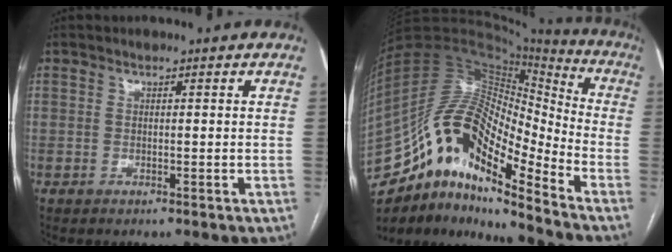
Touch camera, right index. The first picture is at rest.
{"total": 21.4, "force": [-14.3, 5.5, 15.0], "torque": [-0.303, 0.034, -0.254]}